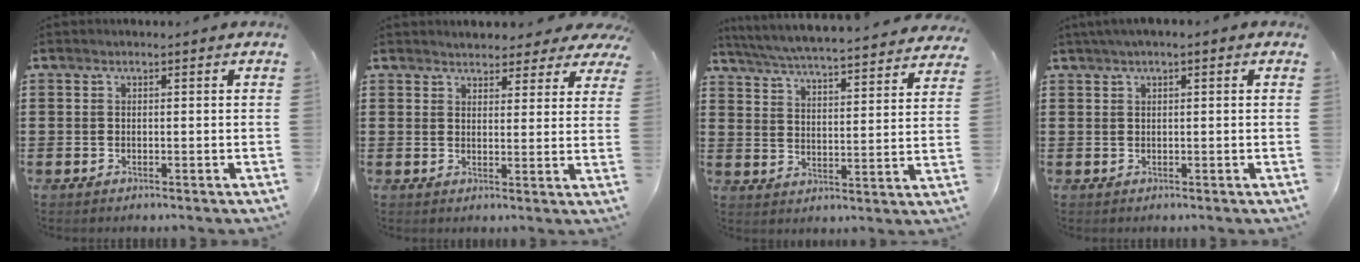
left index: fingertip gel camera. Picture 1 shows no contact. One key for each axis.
{"total": 3.3, "fx": 3.2, "fy": 0.8, "fz": 0.2, "tx": -0.008, "ty": -0.011, "tz": 0.058}
{"total": 5.2, "fx": 5.0, "fy": -0.5, "fz": 1.5, "tx": -0.054, "ty": -0.041, "tz": 0.080}
{"total": 1.3, "fx": 0.5, "fy": 0.1, "fz": 1.2, "tx": -0.023, "ty": 0.001, "tz": 0.009}